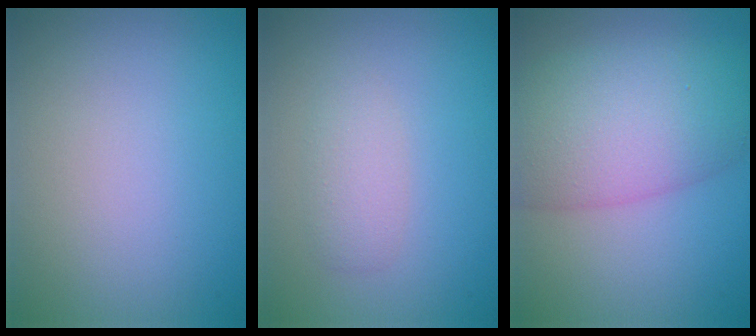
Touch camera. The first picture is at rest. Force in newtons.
{"total": 1.8, "press": 1.8, "slide": 0.1}
{"total": 8.5, "press": 8.5, "slide": 0.2}